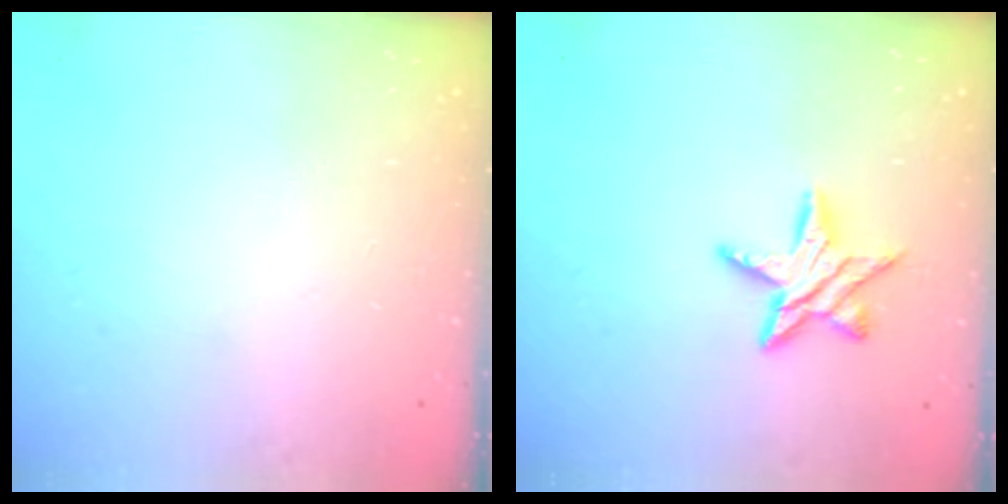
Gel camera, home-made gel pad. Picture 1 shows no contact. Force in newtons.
{"total": 10.1, "press": 10.1, "slide": 0.5}